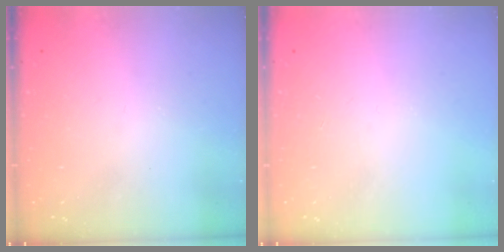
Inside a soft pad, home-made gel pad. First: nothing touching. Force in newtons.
{"total": 0.0}